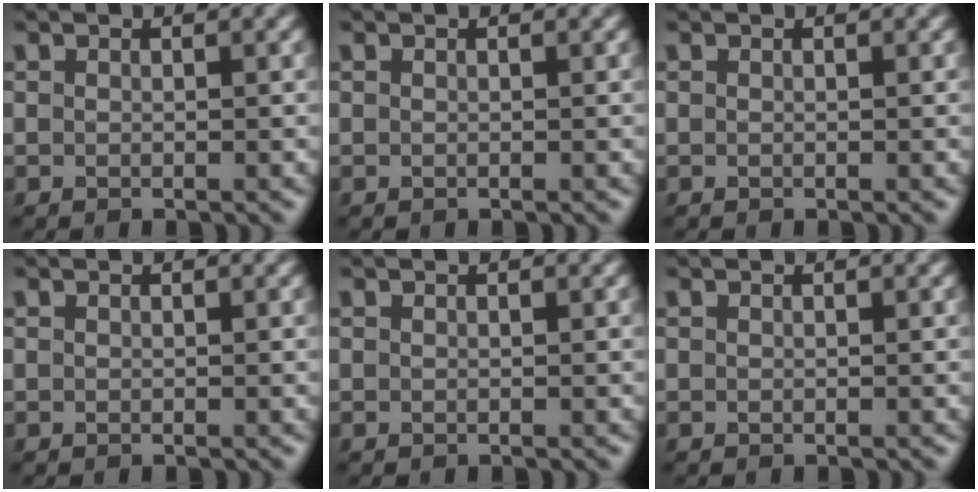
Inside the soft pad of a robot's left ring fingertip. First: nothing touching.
{"total": 0.0}
{"total": 0.0}
{"total": 0.0}
{"total": 0.0}
{"total": 0.0}